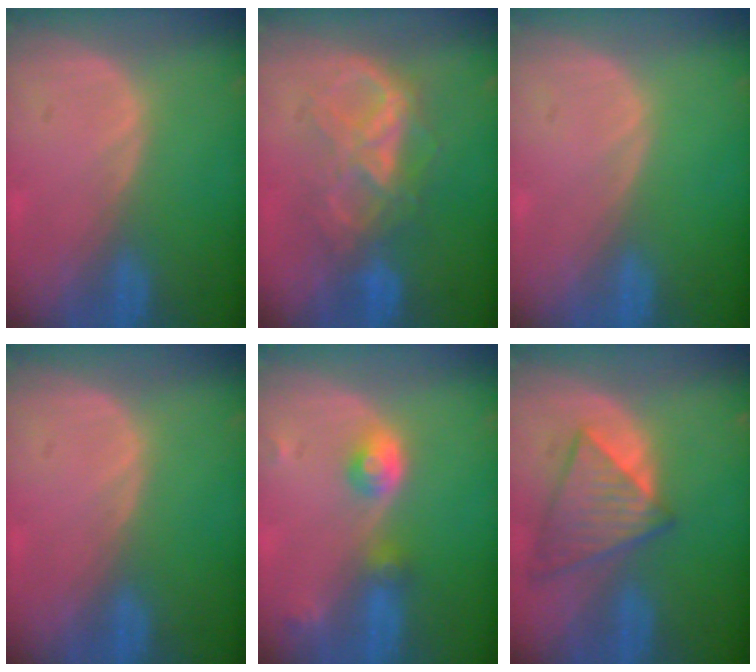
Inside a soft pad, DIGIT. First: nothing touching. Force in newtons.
{"total": 7.2, "press": 7.2, "slide": 0.3}
{"total": 0.0}
{"total": 0.0}
{"total": 4.2, "press": 4.0, "slide": 1.4}
{"total": 7.7, "press": 7.1, "slide": 3.0}